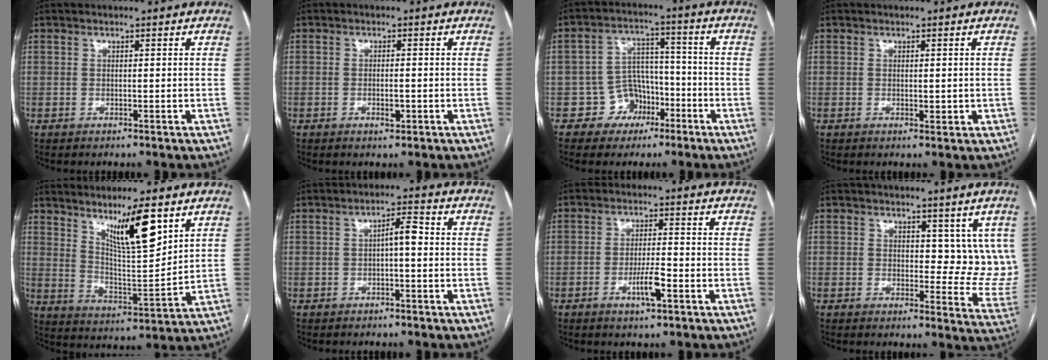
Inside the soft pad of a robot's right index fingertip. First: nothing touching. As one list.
[{"total": 1.9, "force": [-0.8, 0.6, 1.6], "torque": [-0.025, -0.003, -0.012]}, {"total": 6.9, "force": [-3.4, 5.8, 1.1], "torque": [-0.007, 0.018, -0.048]}, {"total": 1.6, "force": [-0.2, 0.8, 1.4], "torque": [-0.016, -0.006, 0.000]}, {"total": 11.1, "force": [6.7, 1.5, 8.8], "torque": [-0.152, -0.009, 0.123]}, {"total": 3.2, "force": [-0.2, 0.8, 3.1], "torque": [-0.049, 0.011, -0.003]}, {"total": 4.7, "force": [-2.2, 0.6, 4.2], "torque": [-0.074, -0.004, -0.039]}, {"total": 7.7, "force": [4.0, 4.5, 4.8], "torque": [-0.039, -0.019, 0.049]}]